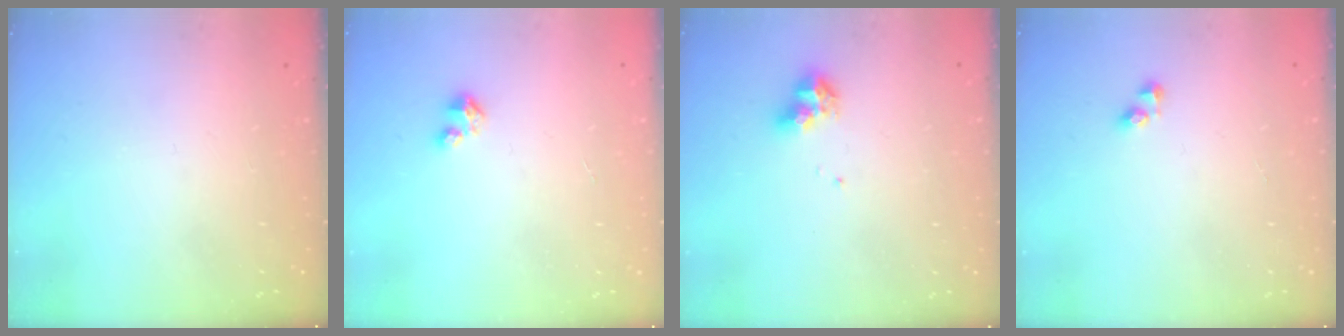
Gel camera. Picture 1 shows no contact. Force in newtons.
{"total": 1.6, "press": 1.6, "slide": 0.2}
{"total": 7.0, "press": 6.9, "slide": 1.0}
{"total": 2.5, "press": 2.5, "slide": 0.2}